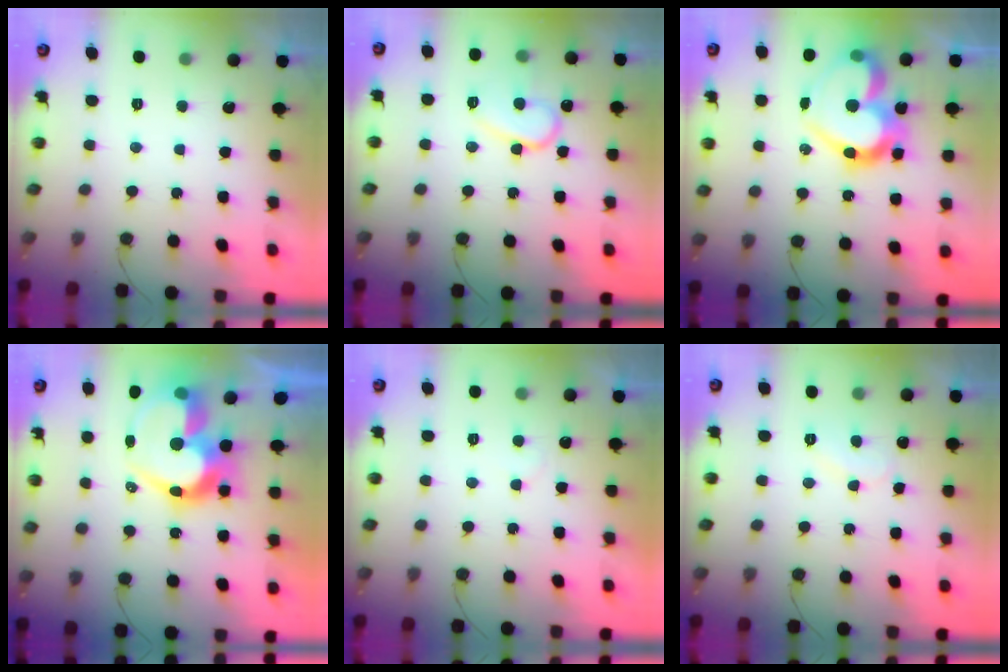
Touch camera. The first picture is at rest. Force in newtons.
{"total": 11.6, "press": 11.5, "slide": 1.1}
{"total": 19.2, "press": 19.1, "slide": 2.1}
{"total": 17.9, "press": 17.5, "slide": 3.5}
{"total": 3.8, "press": 3.8, "slide": 0.3}
{"total": 7.4, "press": 7.3, "slide": 0.7}